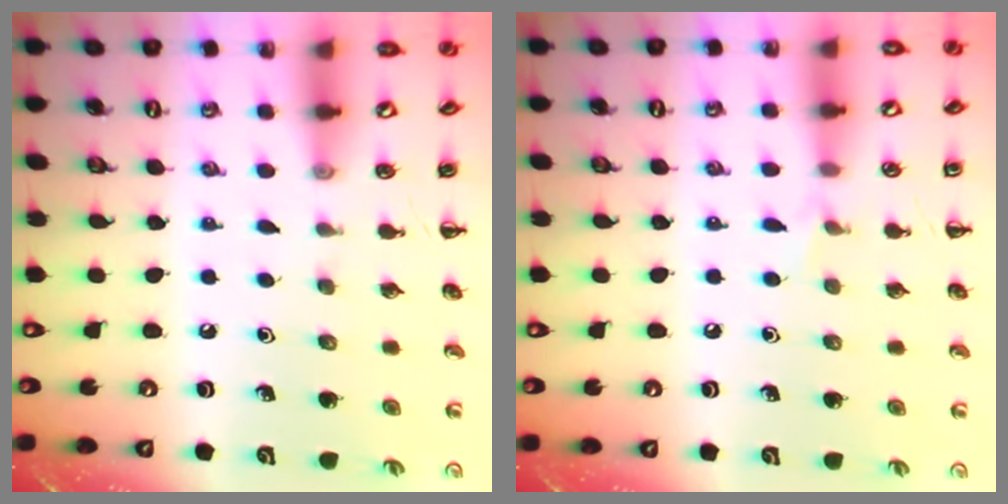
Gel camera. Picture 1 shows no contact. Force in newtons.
{"total": 3.9, "press": 3.7, "slide": 1.3}